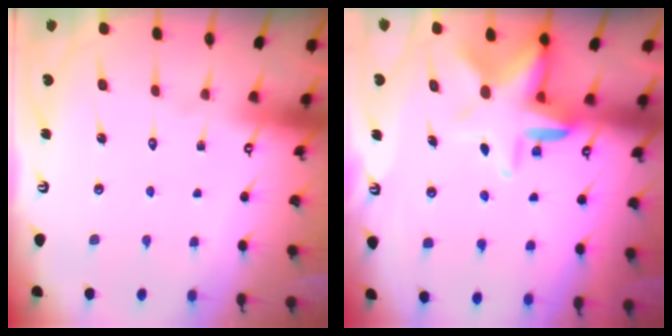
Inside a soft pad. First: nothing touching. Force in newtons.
{"total": 9.0, "press": 8.9, "slide": 1.4}